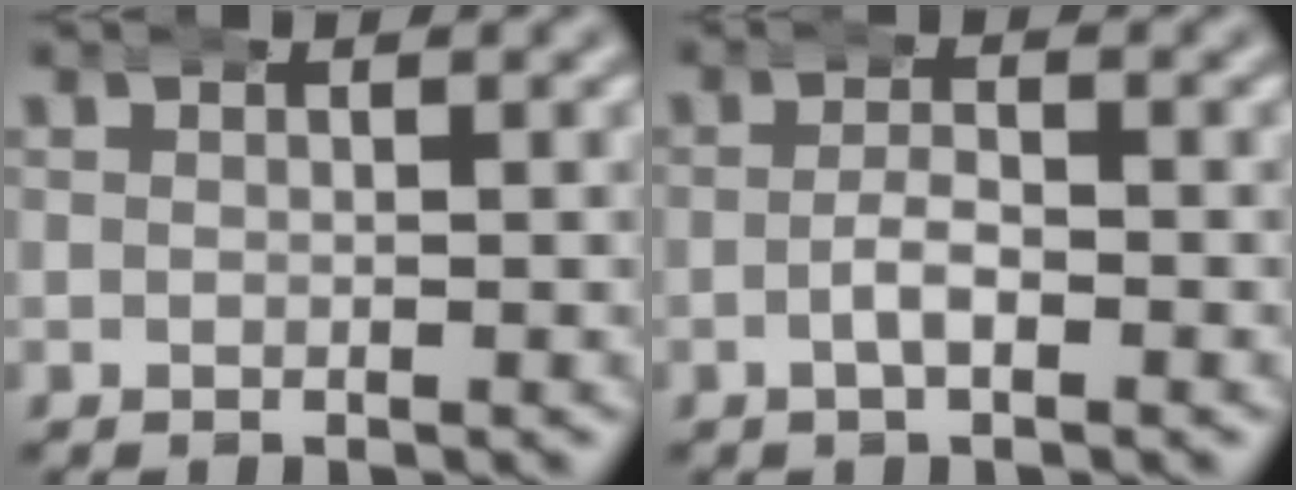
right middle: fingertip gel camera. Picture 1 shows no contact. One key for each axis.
{"total": 2.1, "fx": -1.2, "fy": 0.6, "fz": 1.7, "tx": -0.023, "ty": 0.004, "tz": -0.026}